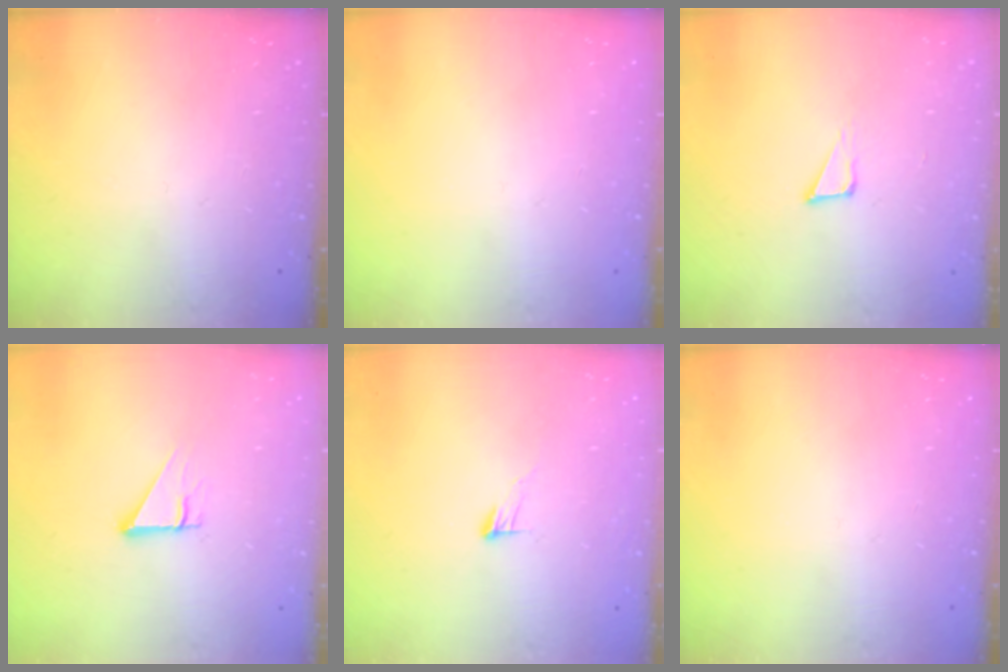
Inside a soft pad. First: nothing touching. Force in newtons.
{"total": 0.0}
{"total": 3.4, "press": 3.3, "slide": 0.9}
{"total": 3.8, "press": 3.8, "slide": 0.3}
{"total": 4.2, "press": 4.2, "slide": 0.4}
{"total": 0.0}